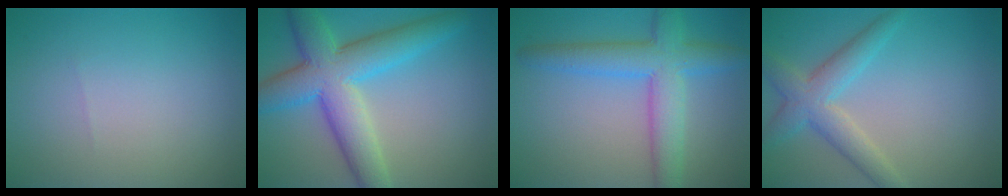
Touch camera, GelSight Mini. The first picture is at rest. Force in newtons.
{"total": 8.7, "press": 8.6, "slide": 0.2}
{"total": 6.1, "press": 6.1, "slide": 0.2}
{"total": 4.0, "press": 4.0, "slide": 0.2}